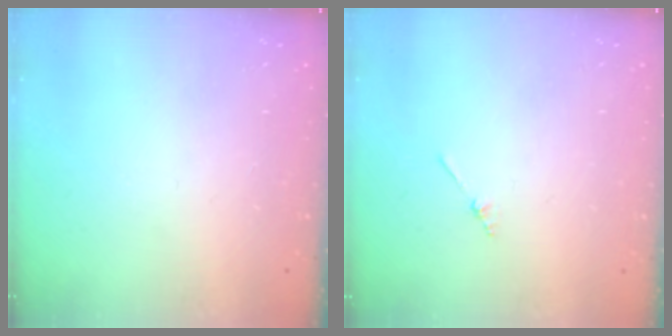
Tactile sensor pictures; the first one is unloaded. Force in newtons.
{"total": 1.3, "press": 1.3, "slide": 0.3}